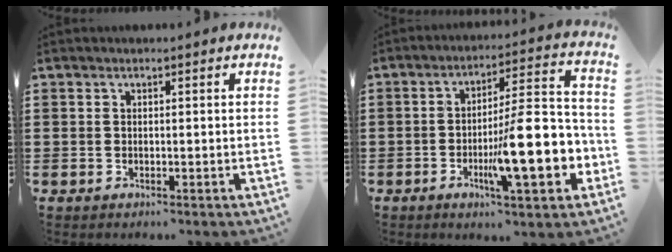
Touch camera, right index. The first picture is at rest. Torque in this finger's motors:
{"motor_torque": [1.78, -0.35, 1.05, 0.21]}